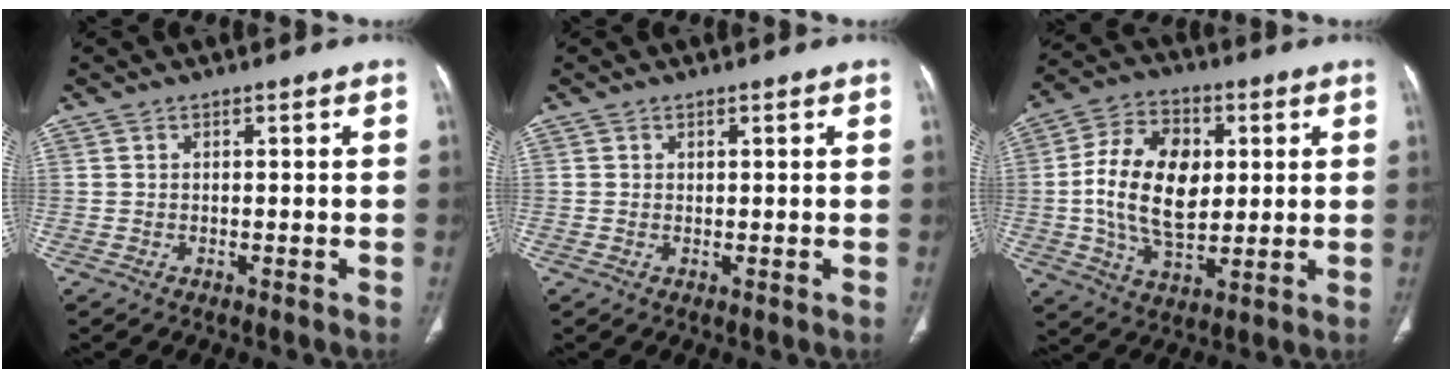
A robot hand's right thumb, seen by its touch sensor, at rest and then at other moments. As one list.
[{"total": 0.0}, {"total": 15.8, "force": [1.6, 9.9, 12.3], "torque": [-0.199, 0.003, 0.027]}]